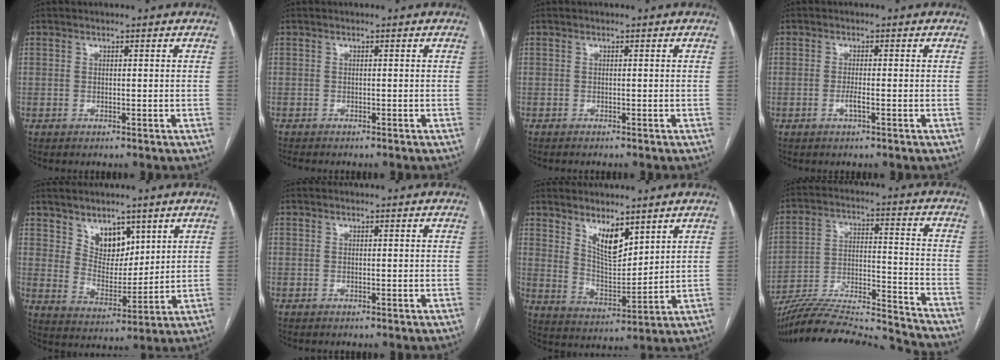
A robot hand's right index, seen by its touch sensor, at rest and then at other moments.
{"total": 2.4, "force": [-2.2, 0.7, 0.8], "torque": [-0.012, -0.005, -0.030]}
{"total": 1.3, "force": [-1.2, 0.3, 0.3], "torque": [-0.007, -0.002, -0.016]}
{"total": 1.7, "force": [-0.8, 0.1, 1.5], "torque": [-0.030, 0.000, -0.015]}
{"total": 7.3, "force": [4.4, 4.3, 3.8], "torque": [-0.062, -0.003, 0.088]}
{"total": 0.0}
{"total": 7.5, "force": [4.9, 2.7, 5.0], "torque": [-0.094, -0.012, 0.099]}
{"total": 26.2, "force": [-24.4, 2.1, 9.3], "torque": [-0.154, -0.008, -0.371]}